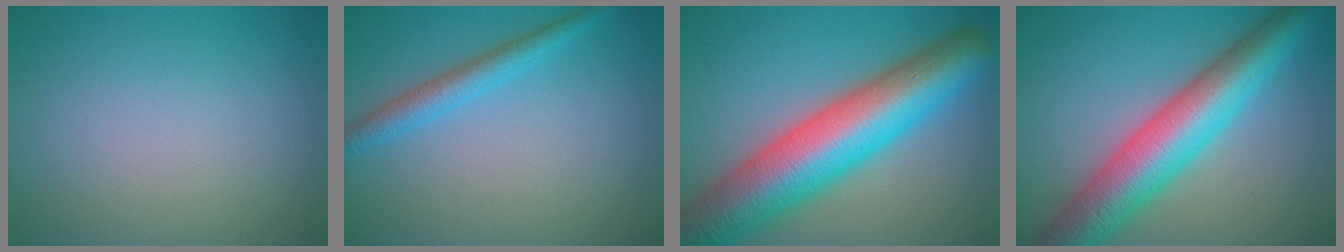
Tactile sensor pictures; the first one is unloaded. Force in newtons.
{"total": 2.7, "press": 2.7, "slide": 0.2}
{"total": 13.1, "press": 13.1, "slide": 0.4}
{"total": 9.7, "press": 9.7, "slide": 0.2}